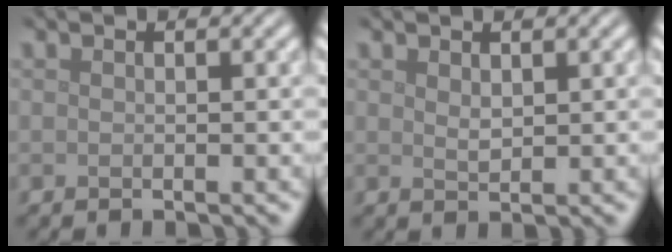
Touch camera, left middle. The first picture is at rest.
{"total": 0.9, "force": [0.6, 0.4, 0.6], "torque": [-0.013, -0.002, 0.015]}